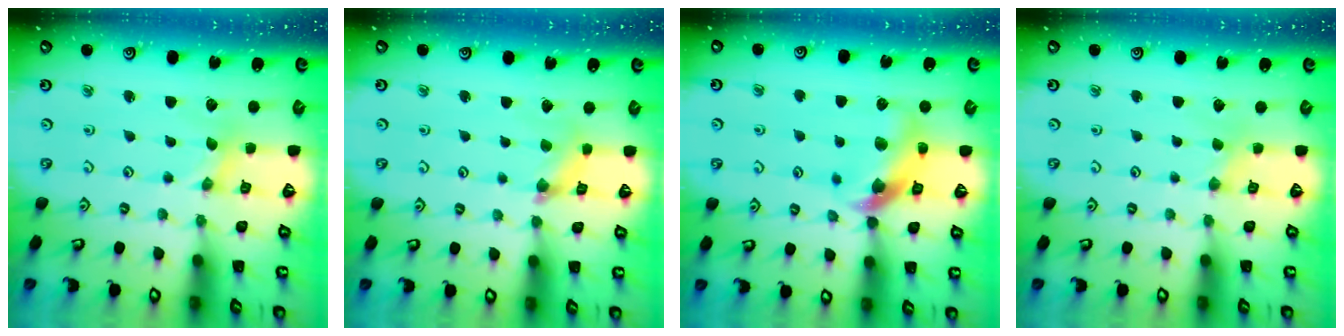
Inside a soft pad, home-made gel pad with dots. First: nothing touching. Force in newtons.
{"total": 3.1, "press": 3.1, "slide": 0.4}
{"total": 12.0, "press": 11.9, "slide": 1.7}
{"total": 0.7, "press": 0.7, "slide": 0.1}